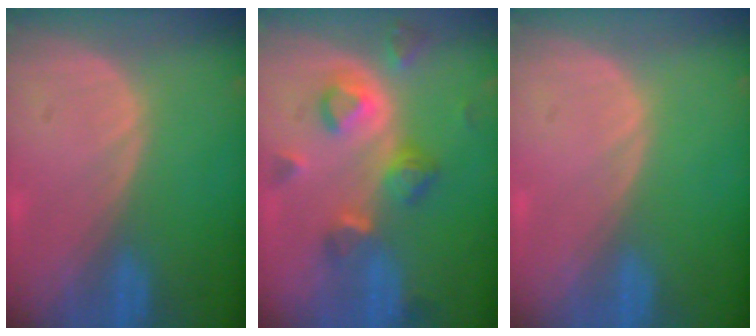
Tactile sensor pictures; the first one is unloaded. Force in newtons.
{"total": 7.7, "press": 7.1, "slide": 3.0}
{"total": 0.0}